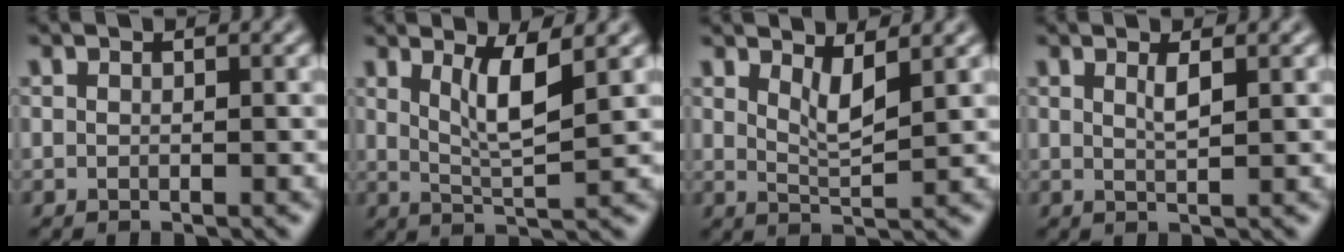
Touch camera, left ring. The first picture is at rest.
{"total": 3.7, "force": [1.6, 0.6, 3.3], "torque": [-0.059, -0.009, 0.034]}
{"total": 2.4, "force": [1.4, 0.5, 1.8], "torque": [-0.032, -0.011, 0.029]}
{"total": 1.2, "force": [0.6, 0.2, 1.1], "torque": [-0.021, -0.002, 0.010]}